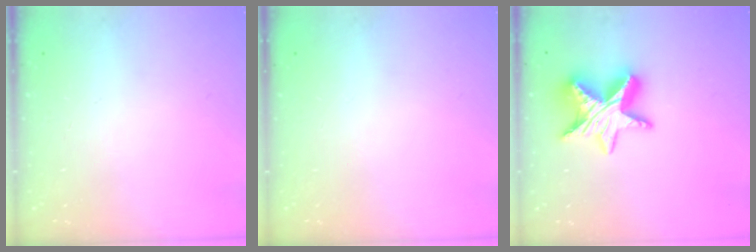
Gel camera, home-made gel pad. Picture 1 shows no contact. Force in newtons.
{"total": 0.0}
{"total": 12.1, "press": 12.1, "slide": 0.9}